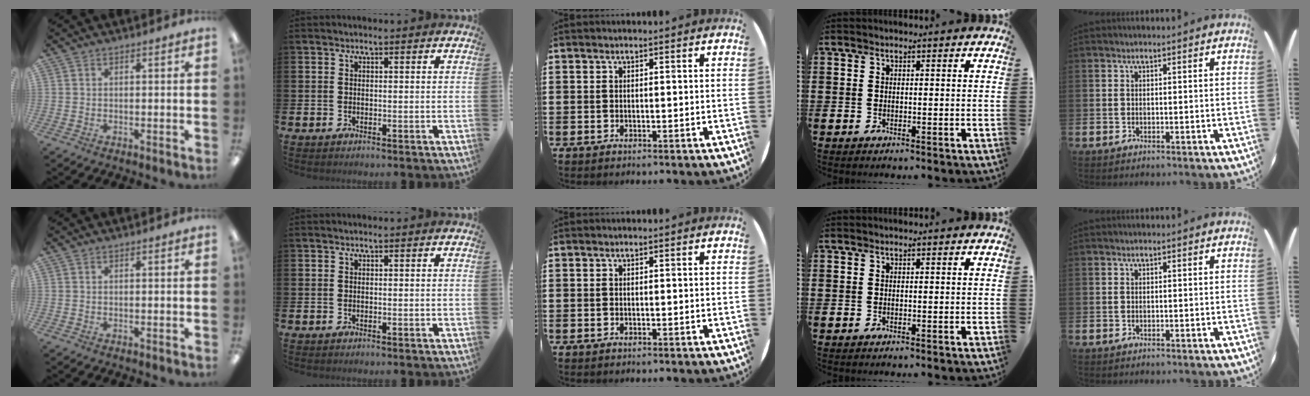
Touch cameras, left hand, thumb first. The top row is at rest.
{}